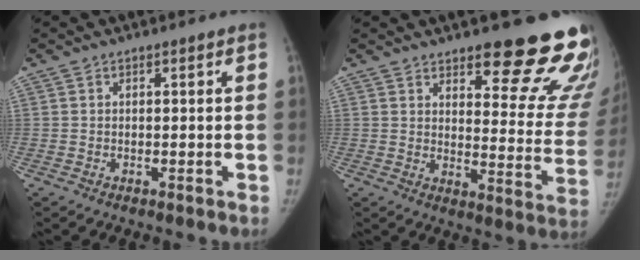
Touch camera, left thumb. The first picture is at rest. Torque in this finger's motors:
{"motor_torque": [1.60, 1.70, 1.01, -1.33, 0.22]}